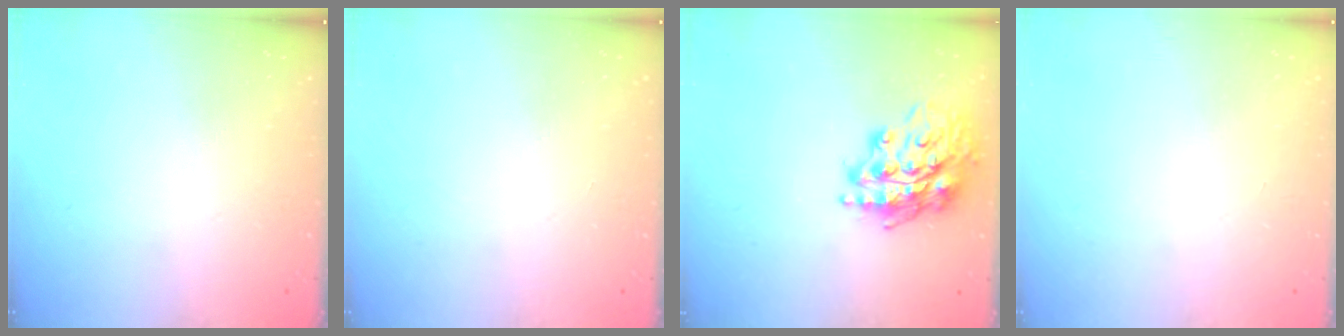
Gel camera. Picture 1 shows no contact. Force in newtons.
{"total": 0.0}
{"total": 17.5, "press": 17.4, "slide": 1.8}
{"total": 0.0}